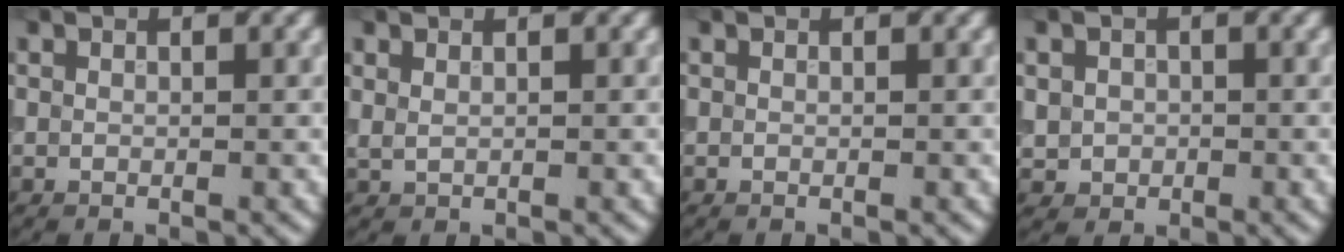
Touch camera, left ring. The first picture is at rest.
{"total": 0.7, "force": [0.4, 0.3, 0.5], "torque": [-0.011, -0.001, 0.012]}
{"total": 0.0}
{"total": 1.8, "force": [-0.1, 1.7, 0.6], "torque": [-0.006, -0.004, 0.000]}